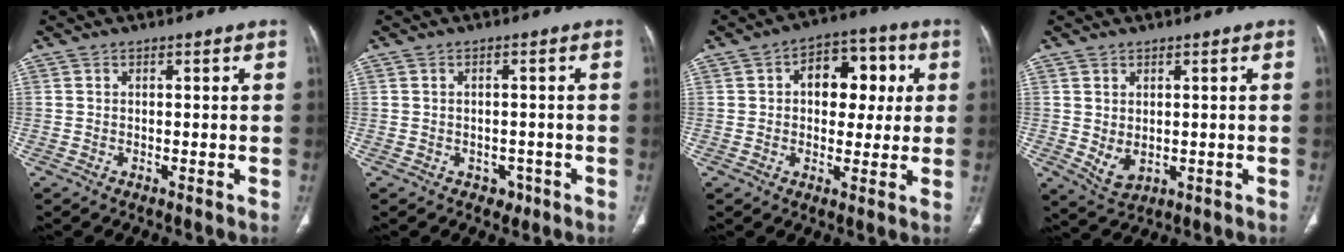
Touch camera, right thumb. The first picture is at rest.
{"total": 2.5, "force": [-1.2, 2.0, 0.9], "torque": [0.001, 0.006, -0.012]}
{"total": 11.5, "force": [2.3, 7.6, 8.3], "torque": [-0.068, 0.017, 0.028]}
{"total": 4.2, "force": [0.0, 2.8, 3.2], "torque": [-0.052, -0.008, 0.018]}